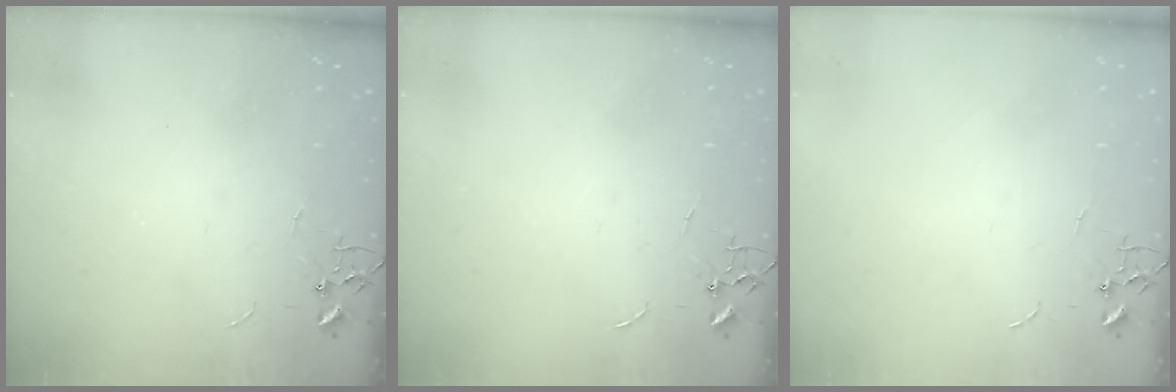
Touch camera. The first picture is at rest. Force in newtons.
{"total": 0.0}
{"total": 0.0}